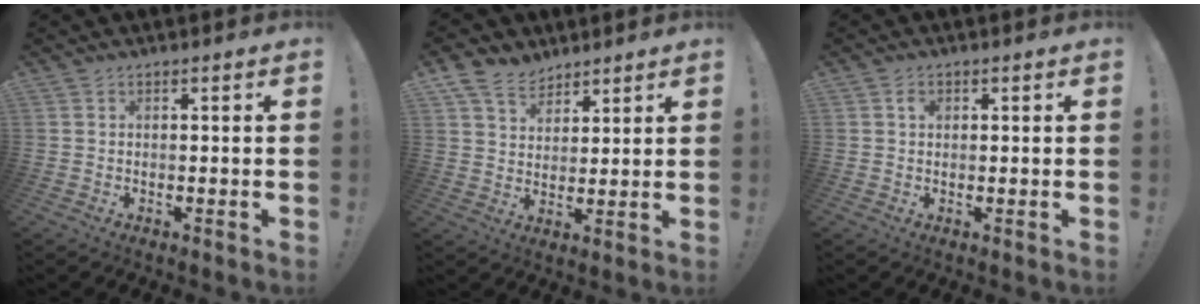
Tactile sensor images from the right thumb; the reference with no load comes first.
{"total": 8.7, "force": [6.4, 5.3, 2.4], "torque": [-0.050, -0.037, 0.128]}
{"total": 1.5, "force": [0.5, 1.1, 0.8], "torque": [-0.009, 0.003, 0.006]}